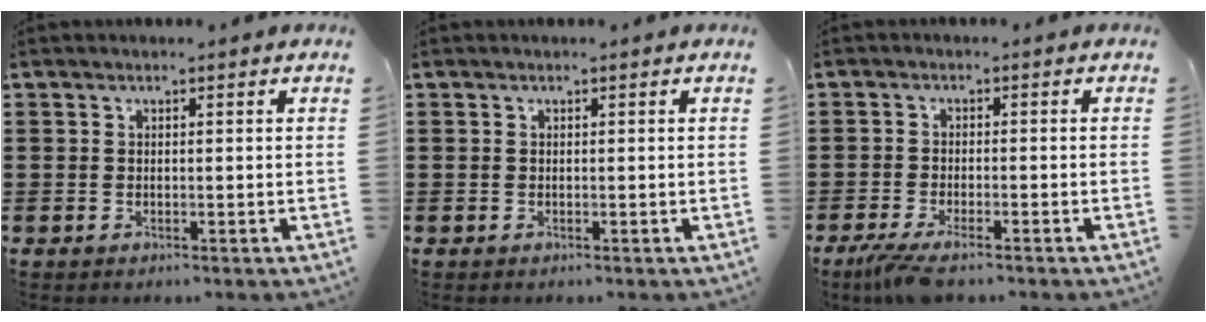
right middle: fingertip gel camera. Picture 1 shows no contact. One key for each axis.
{"total": 0.0}
{"total": 3.5, "fx": -2.7, "fy": 0.2, "fz": 2.2, "tx": -0.056, "ty": -0.012, "tz": -0.055}